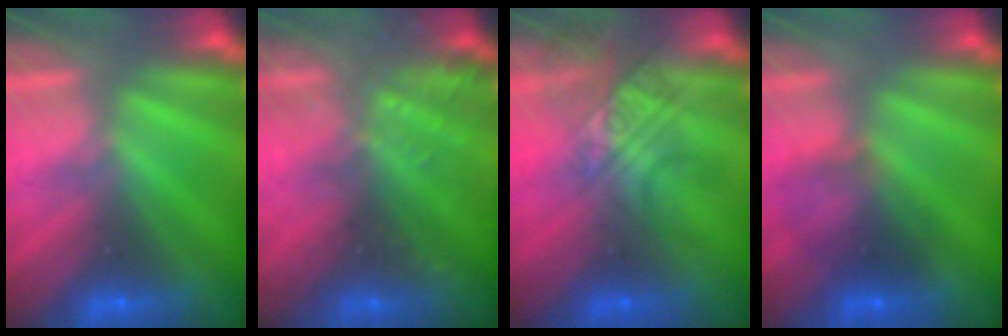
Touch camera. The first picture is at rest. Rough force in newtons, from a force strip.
{"total": 9.0}
{"total": 2.4}
{"total": 2.9}